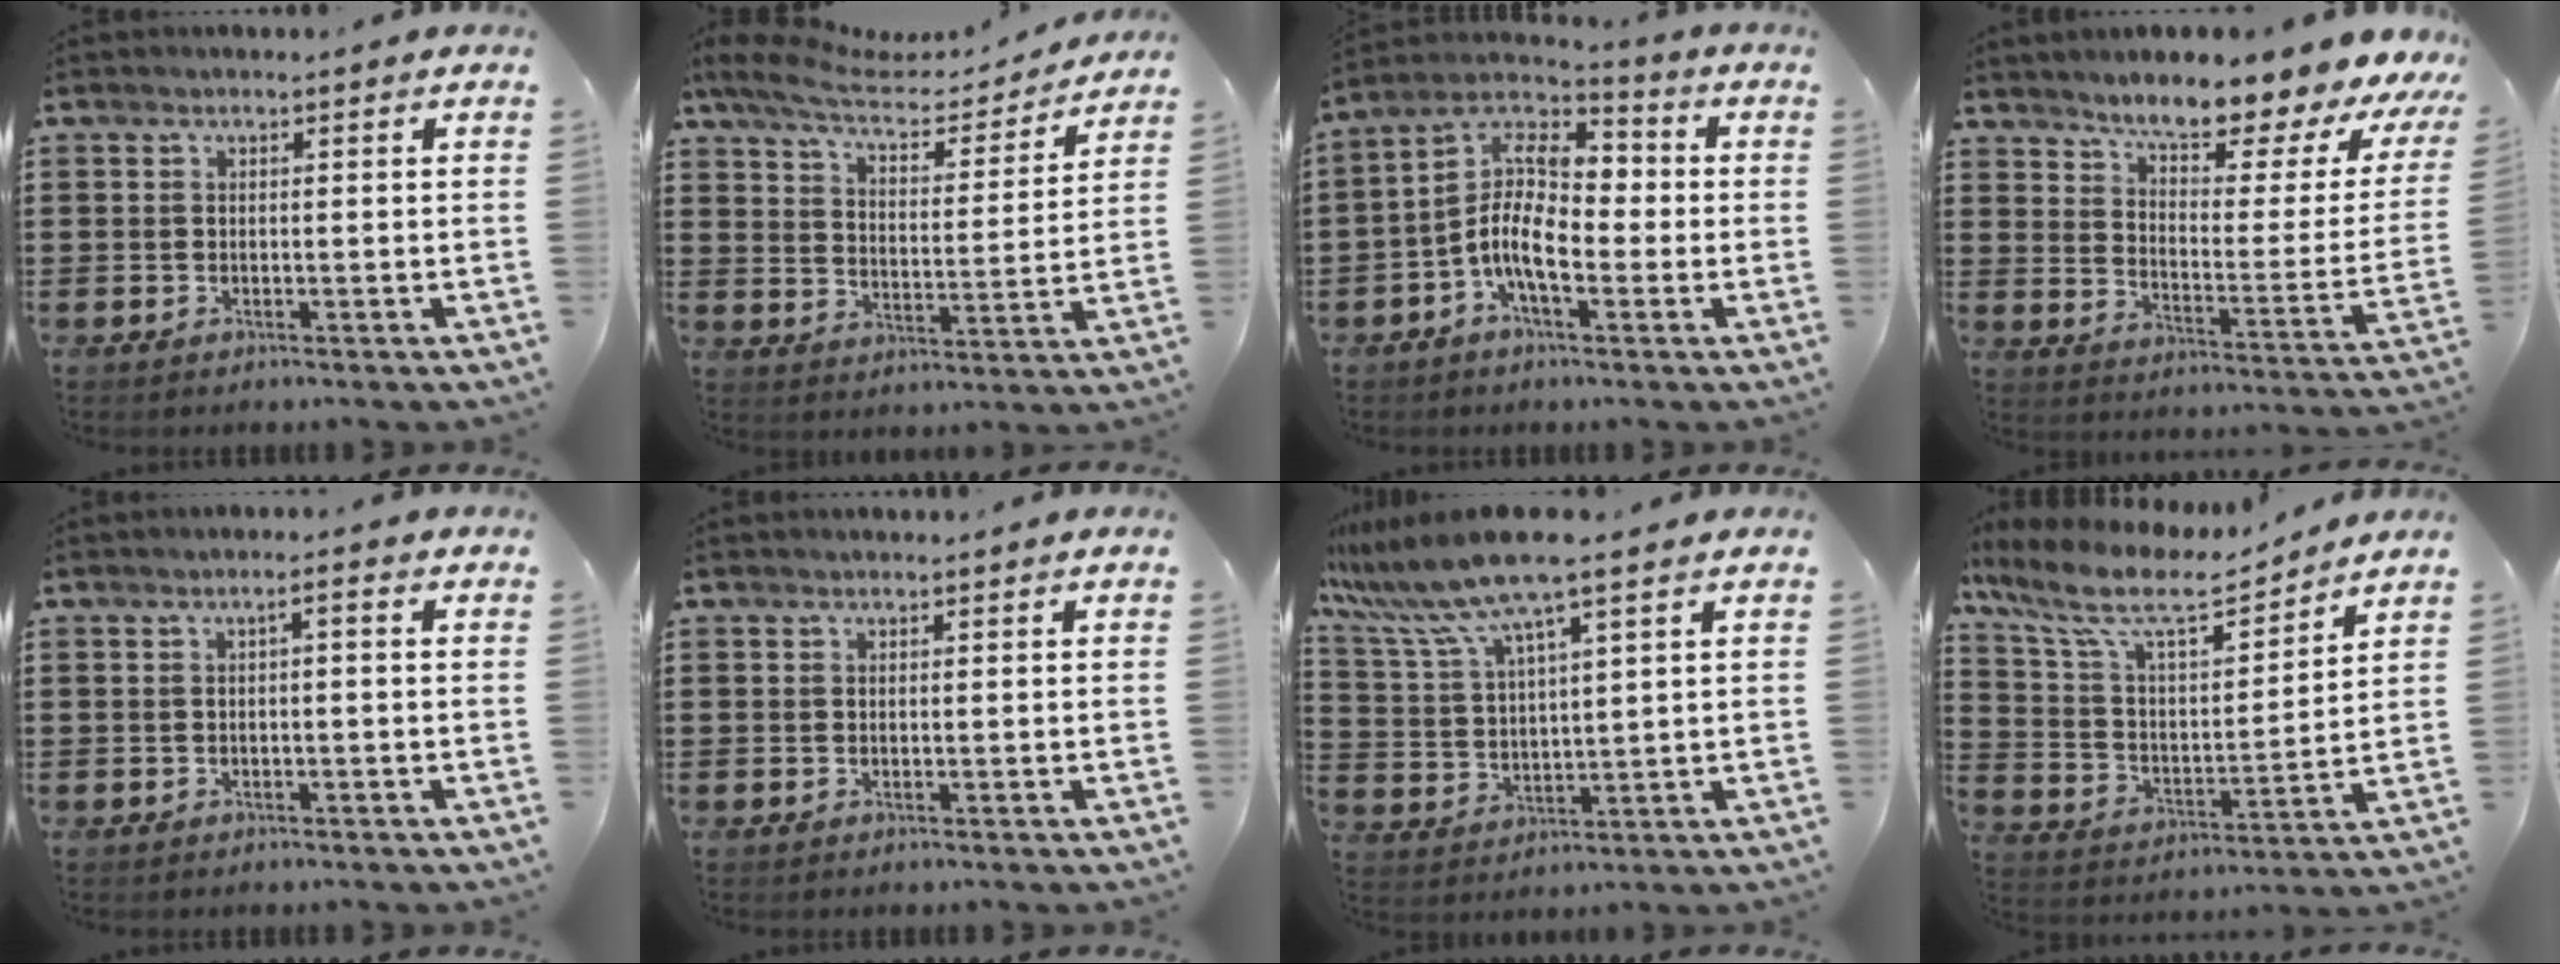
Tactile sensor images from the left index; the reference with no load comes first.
{"total": 7.3, "force": [6.0, 2.1, 3.5], "torque": [-0.090, -0.030, 0.100]}
{"total": 10.3, "force": [-2.0, 4.6, 9.0], "torque": [-0.210, -0.017, -0.051]}
{"total": 8.2, "force": [7.2, 1.2, 3.9], "torque": [-0.076, -0.061, 0.114]}
{"total": 1.4, "force": [-0.4, 0.1, 1.4], "torque": [-0.022, 0.000, -0.009]}
{"total": 0.0}
{"total": 10.3, "force": [7.8, 0.6, 6.6], "torque": [-0.167, -0.035, 0.133]}
{"total": 10.5, "force": [8.2, 2.6, 6.0], "torque": [-0.148, -0.041, 0.140]}